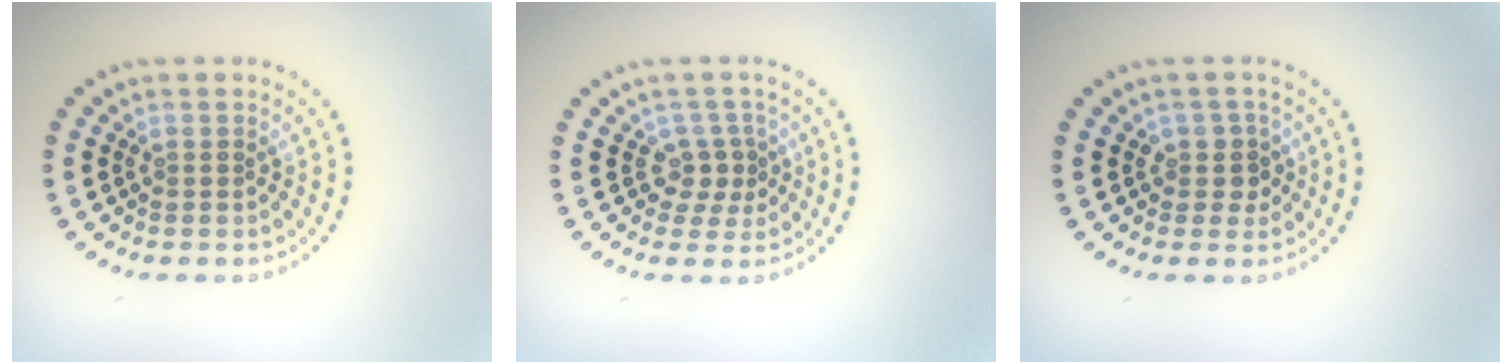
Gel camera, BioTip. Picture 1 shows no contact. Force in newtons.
{"total": 2.1, "press": 1.6, "slide": 1.4}
{"total": 1.8, "press": 1.6, "slide": 1.0}